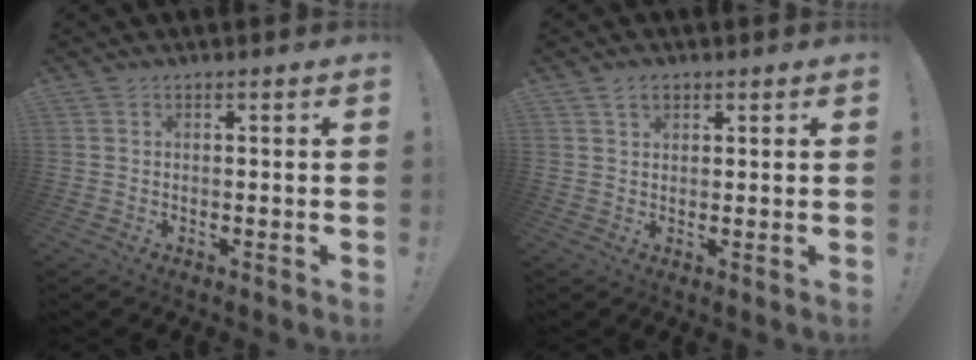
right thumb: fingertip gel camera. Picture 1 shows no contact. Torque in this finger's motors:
{"motor_torque": [0.00, 0.00, -0.11, 0.14, 0.00]}